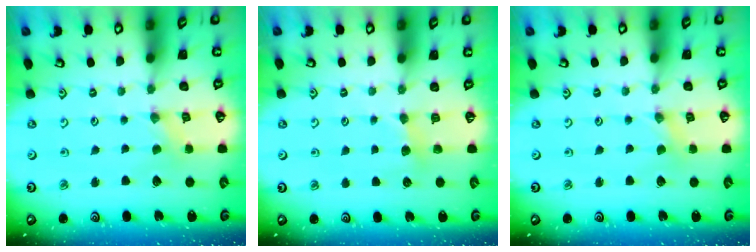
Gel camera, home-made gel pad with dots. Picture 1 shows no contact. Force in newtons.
{"total": 4.8, "press": 4.7, "slide": 0.6}
{"total": 0.8, "press": 0.8, "slide": 0.1}